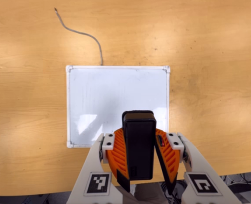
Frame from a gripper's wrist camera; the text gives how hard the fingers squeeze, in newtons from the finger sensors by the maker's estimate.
{"total": 9.2, "left": 8.8, "right": 9.5}